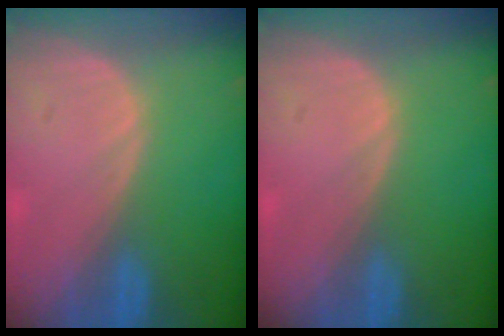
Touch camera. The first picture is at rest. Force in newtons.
{"total": 0.0}